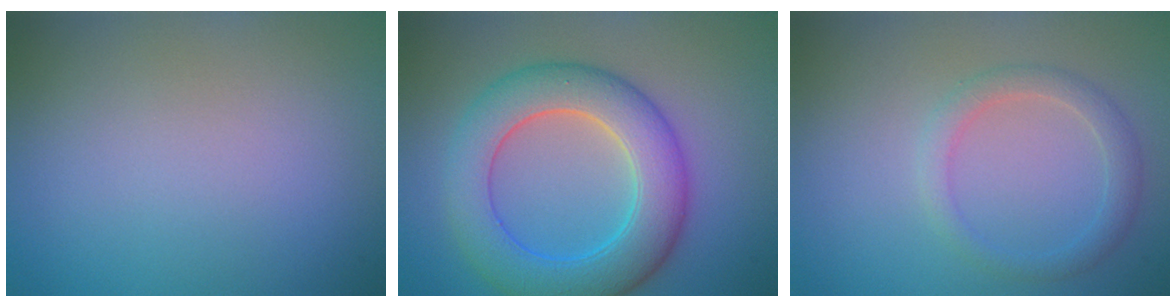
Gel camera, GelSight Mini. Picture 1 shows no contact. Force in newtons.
{"total": 7.7, "press": 7.7, "slide": 0.2}
{"total": 2.3, "press": 2.3, "slide": 0.1}